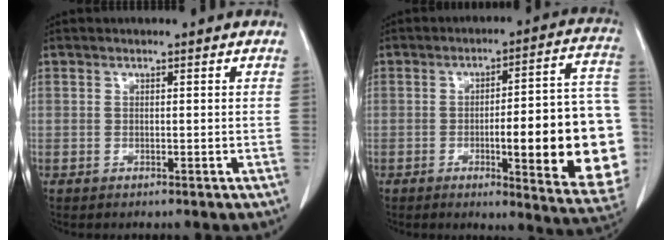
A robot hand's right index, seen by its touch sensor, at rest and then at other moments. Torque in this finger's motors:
{"motor_torque": [2.14, 0.00, 1.05, 0.13]}